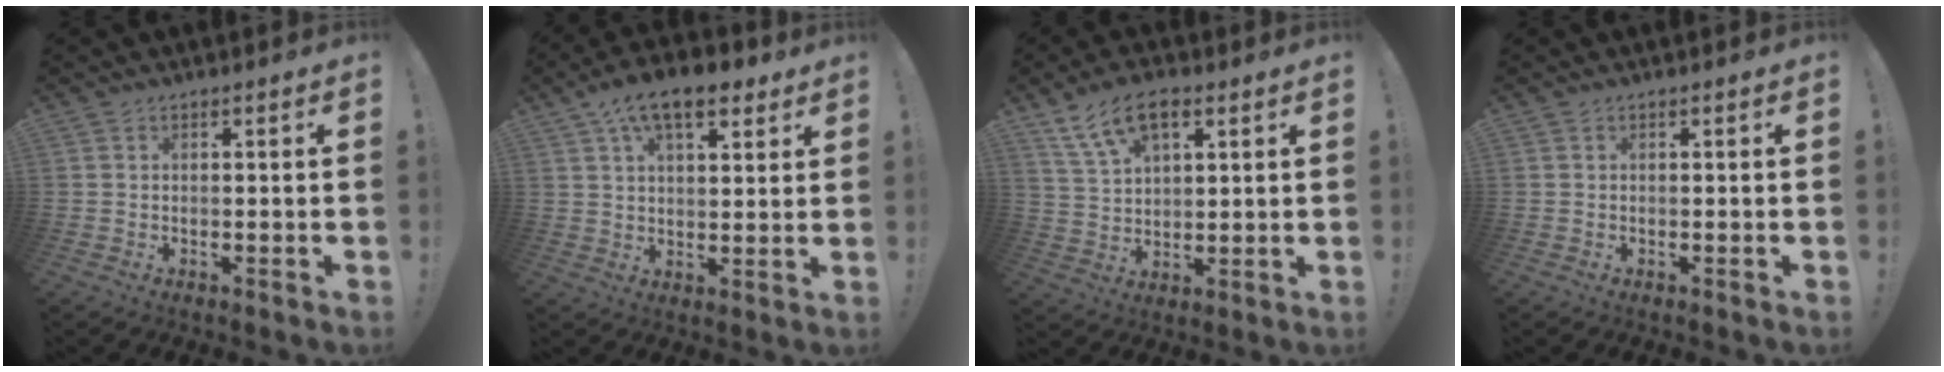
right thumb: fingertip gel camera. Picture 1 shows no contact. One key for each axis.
{"total": 12.5, "fx": 7.2, "fy": 6.0, "fz": 8.4, "tx": -0.130, "ty": -0.023, "tz": 0.128}
{"total": 10.9, "fx": 6.0, "fy": 5.8, "fz": 7.0, "tx": -0.121, "ty": -0.011, "tz": 0.114}
{"total": 0.0}